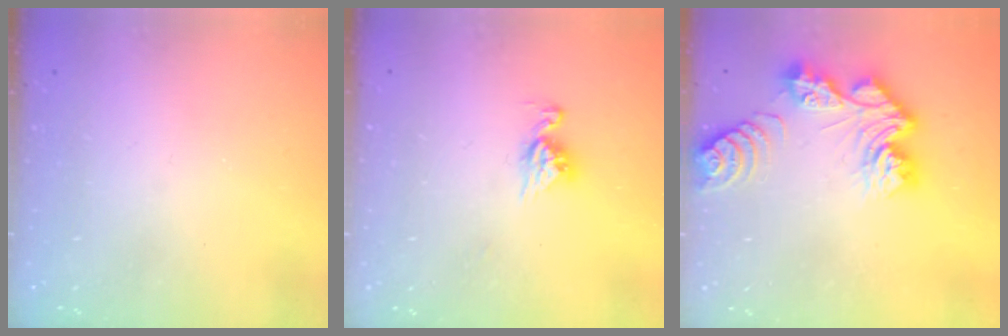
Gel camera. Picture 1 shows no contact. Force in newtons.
{"total": 6.9, "press": 6.8, "slide": 0.6}
{"total": 13.2, "press": 13.2, "slide": 1.2}